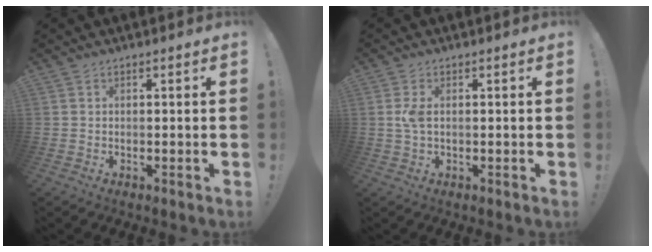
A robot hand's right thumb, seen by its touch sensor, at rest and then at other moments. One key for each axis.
{"total": 3.3, "fx": 0.2, "fy": 1.6, "fz": 2.9, "tx": -0.049, "ty": 0.005, "tz": 0.004}